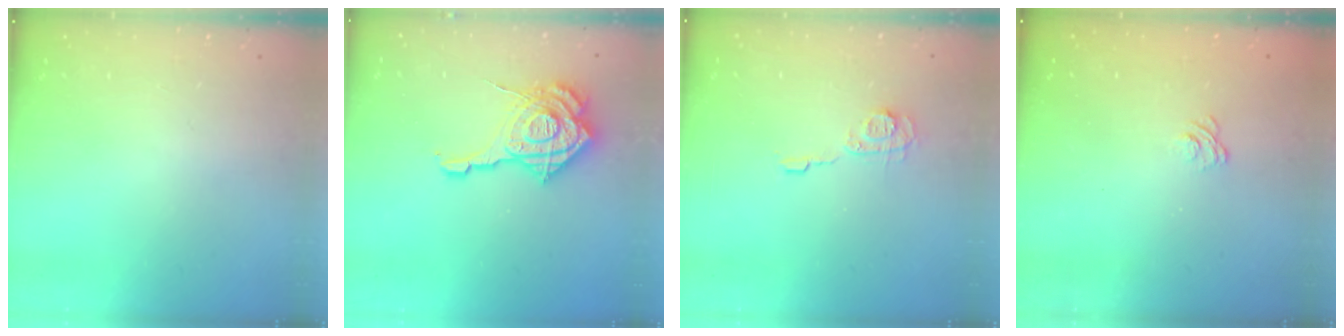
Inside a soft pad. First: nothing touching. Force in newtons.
{"total": 20.7, "press": 20.6, "slide": 2.3}
{"total": 6.6, "press": 6.6, "slide": 0.4}
{"total": 2.1, "press": 1.8, "slide": 1.1}